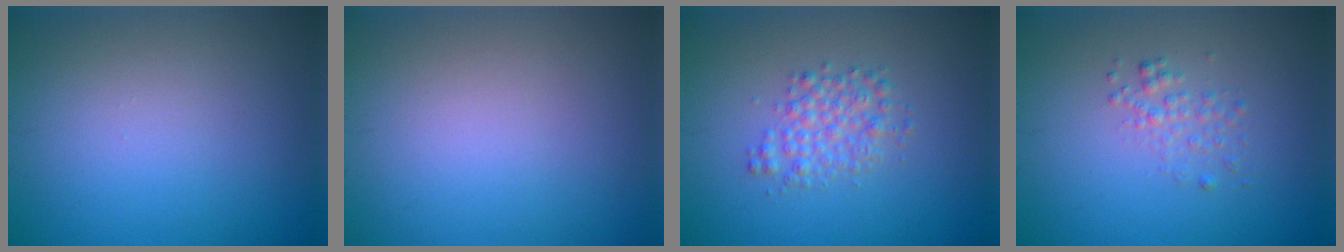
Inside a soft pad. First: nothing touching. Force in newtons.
{"total": 0.0}
{"total": 2.6, "press": 2.6, "slide": 0.0}
{"total": 1.4, "press": 1.4, "slide": 0.1}